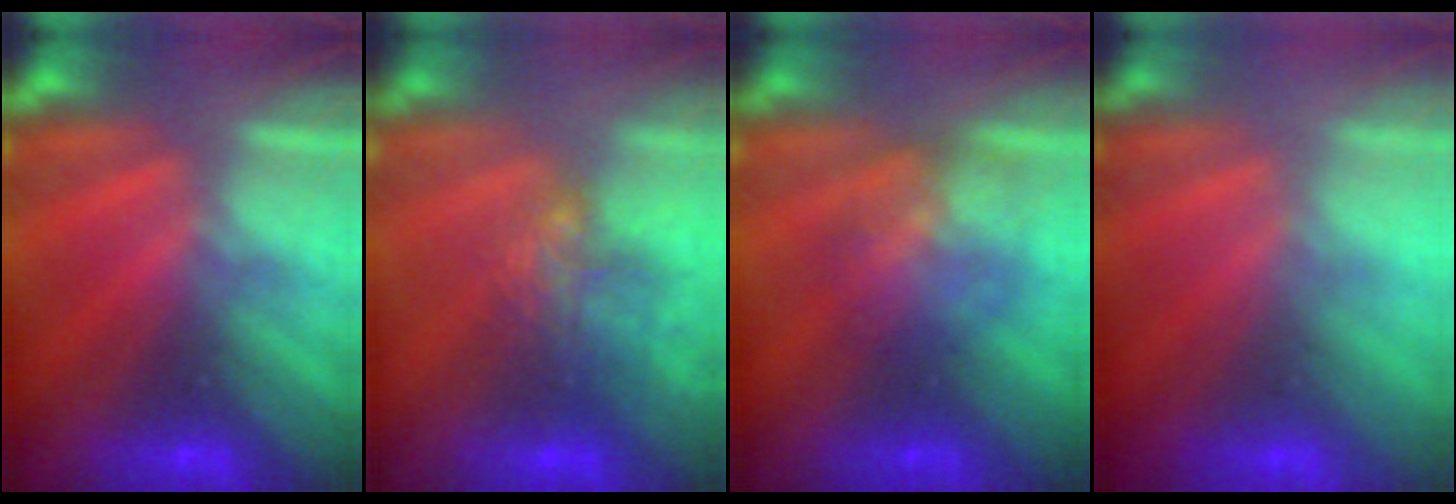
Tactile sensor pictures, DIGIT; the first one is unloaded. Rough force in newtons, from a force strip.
{"total": 10.3}
{"total": 3.0}
{"total": 2.9}